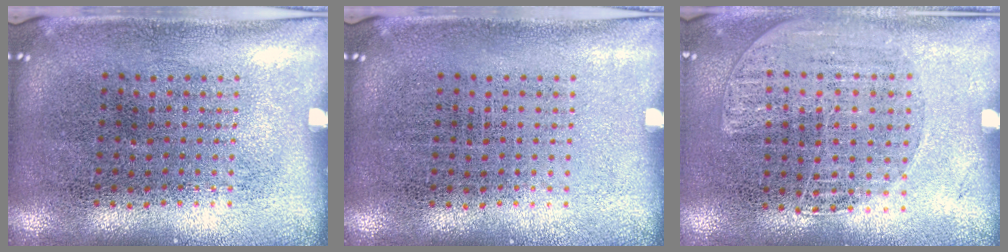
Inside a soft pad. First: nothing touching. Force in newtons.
{"total": 0.0}
{"total": 1.3, "press": 1.3, "slide": 0.1}